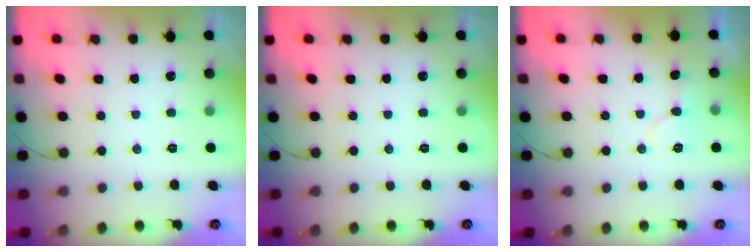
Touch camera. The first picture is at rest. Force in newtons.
{"total": 0.0}
{"total": 5.5, "press": 5.5, "slide": 0.5}